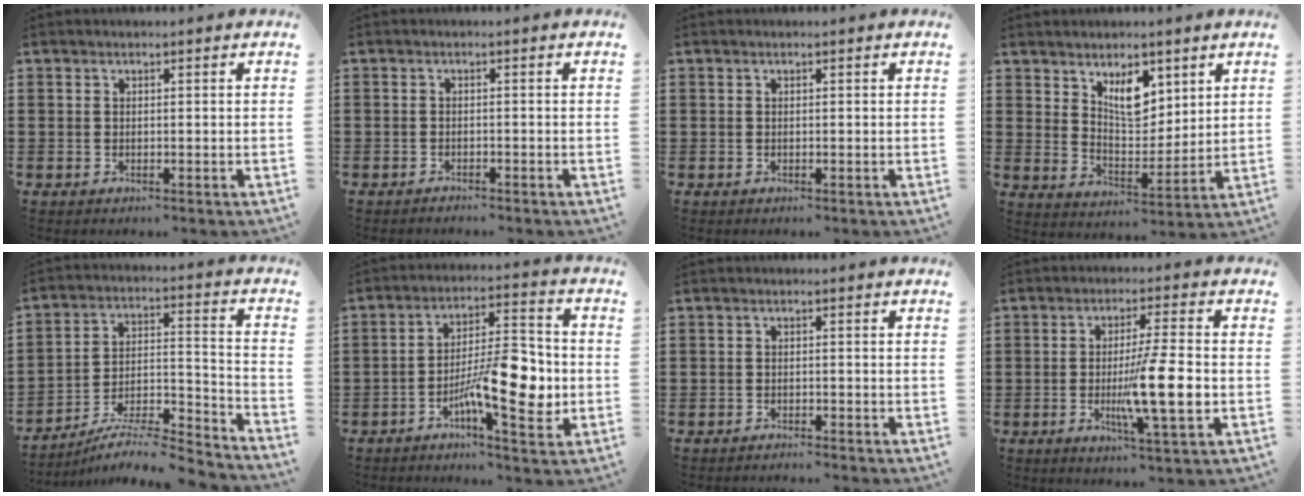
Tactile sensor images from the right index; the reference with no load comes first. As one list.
[{"total": 1.0, "force": [-1.0, 0.1, 0.0], "torque": [-0.003, 0.003, -0.022]}, {"total": 0.0}, {"total": 7.0, "force": [4.3, 3.6, 4.3], "torque": [-0.074, -0.011, 0.073]}, {"total": 7.3, "force": [-6.5, 1.1, 3.0], "torque": [-0.045, 0.005, -0.128]}, {"total": 12.1, "force": [-3.6, 3.9, 10.9], "torque": [-0.171, -0.004, -0.064]}, {"total": 1.3, "force": [-1.3, 0.0, 0.0], "torque": [-0.004, 0.002, -0.027]}, {"total": 10.3, "force": [-1.9, 0.8, 10.1], "torque": [-0.188, -0.016, -0.036]}]